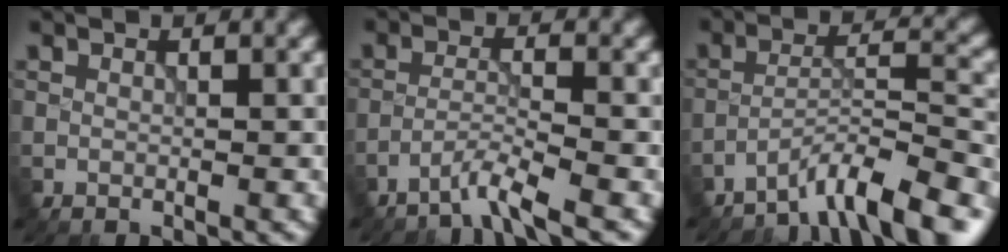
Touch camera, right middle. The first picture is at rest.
{"total": 2.8, "force": [-2.2, -0.1, 1.7], "torque": [-0.025, 0.004, -0.057]}
{"total": 7.7, "force": [-6.2, 1.3, 4.4], "torque": [-0.063, 0.006, -0.108]}